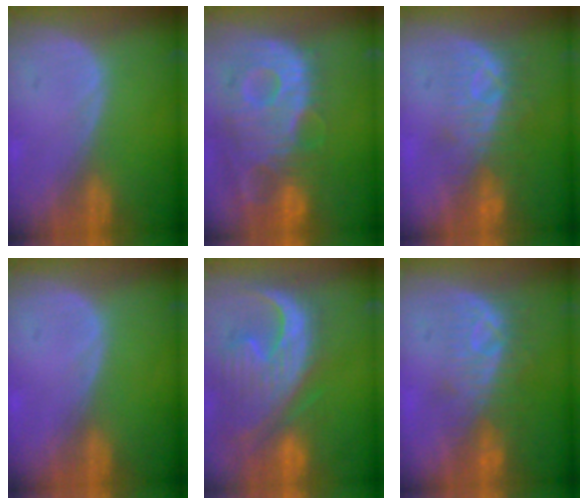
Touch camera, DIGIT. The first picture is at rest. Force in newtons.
{"total": 13.2, "press": 11.5, "slide": 6.5}
{"total": 8.1, "press": 7.5, "slide": 3.2}
{"total": 0.0}
{"total": 13.5, "press": 11.4, "slide": 7.2}
{"total": 8.1, "press": 7.5, "slide": 3.2}